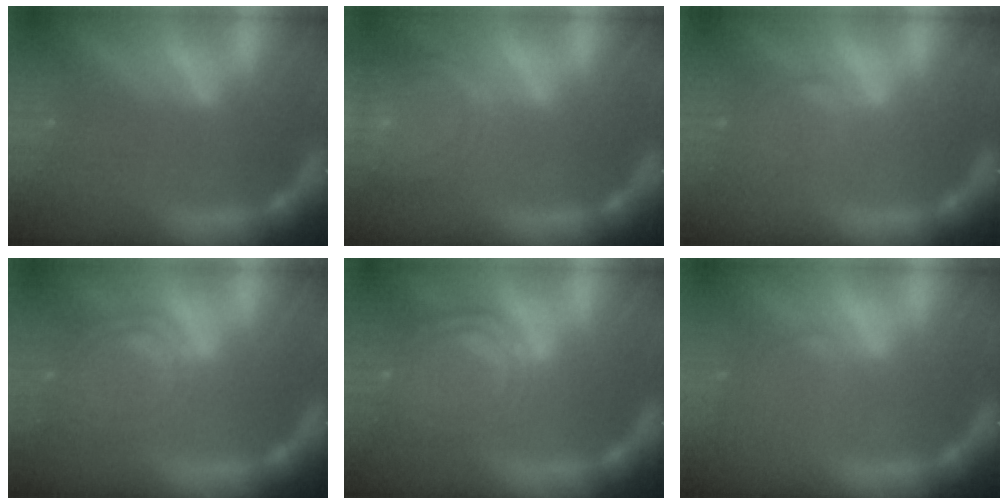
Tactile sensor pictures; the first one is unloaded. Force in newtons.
{"total": 9.1}
{"total": 3.5}
{"total": 6.5}
{"total": 8.5}
{"total": 2.4}